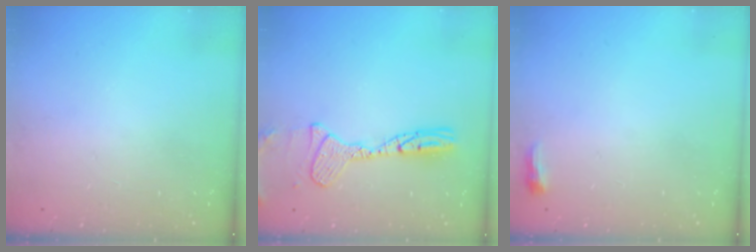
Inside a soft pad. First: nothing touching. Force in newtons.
{"total": 12.6, "press": 12.5, "slide": 1.4}
{"total": 3.4, "press": 3.3, "slide": 0.8}